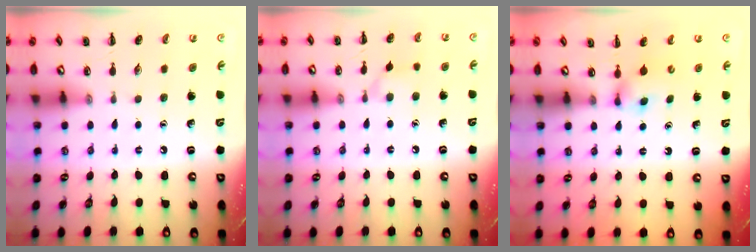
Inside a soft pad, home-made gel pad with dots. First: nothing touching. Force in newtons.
{"total": 6.0, "press": 5.6, "slide": 2.0}
{"total": 3.6, "press": 3.4, "slide": 1.1}